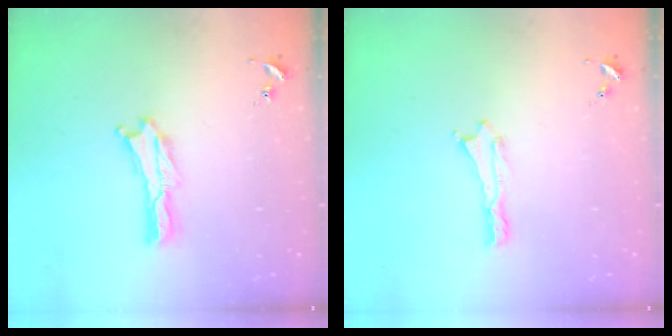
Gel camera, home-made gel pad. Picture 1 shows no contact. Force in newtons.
{"total": 0.0}